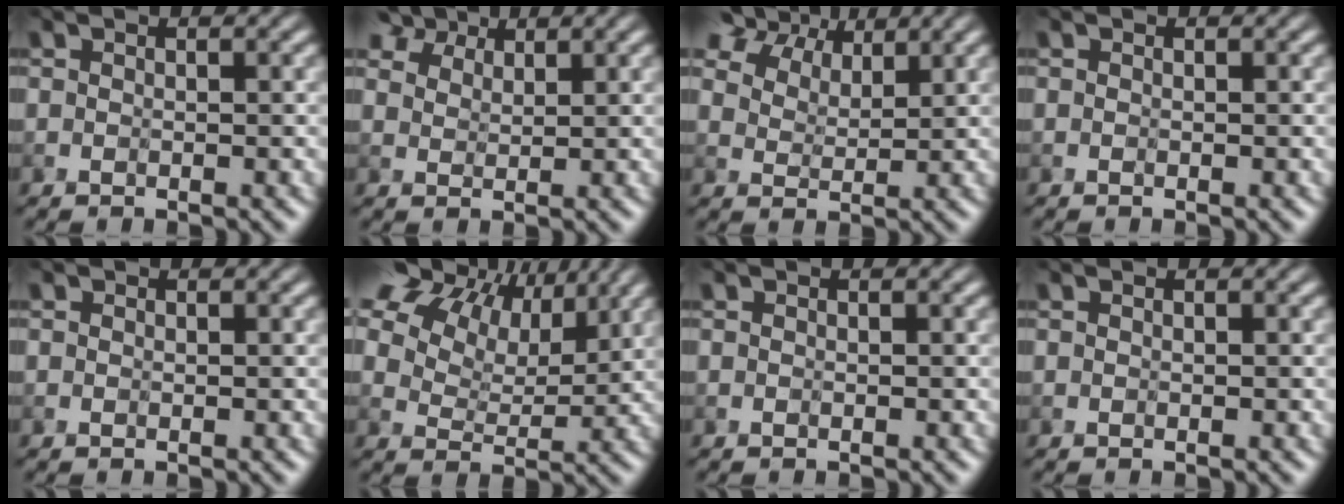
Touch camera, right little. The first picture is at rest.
{"total": 5.7, "force": [4.5, 2.7, 2.2], "torque": [-0.063, 0.007, 0.080]}
{"total": 8.3, "force": [6.4, 3.8, 3.7], "torque": [-0.088, 0.009, 0.109]}
{"total": 0.0}
{"total": 0.0}
{"total": 15.5, "force": [9.0, 9.5, 8.3], "torque": [-0.167, 0.036, 0.171]}
{"total": 0.0}
{"total": 0.0}